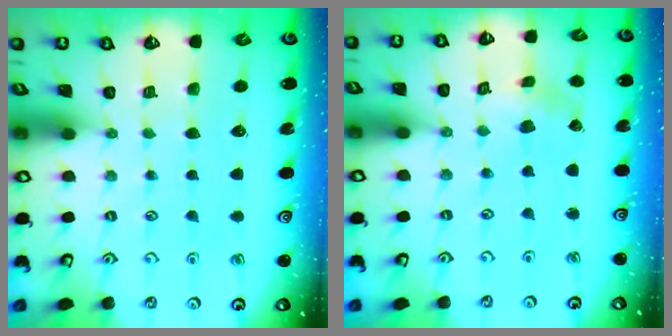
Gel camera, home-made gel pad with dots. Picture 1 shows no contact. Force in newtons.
{"total": 1.2, "press": 1.2, "slide": 0.2}